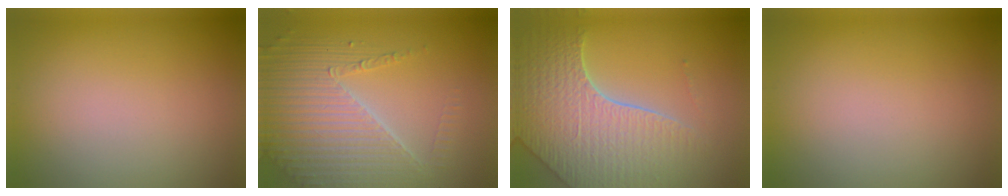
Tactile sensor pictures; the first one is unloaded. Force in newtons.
{"total": 5.8, "press": 4.5, "slide": 3.7}
{"total": 6.8, "press": 5.5, "slide": 3.9}
{"total": 0.0}